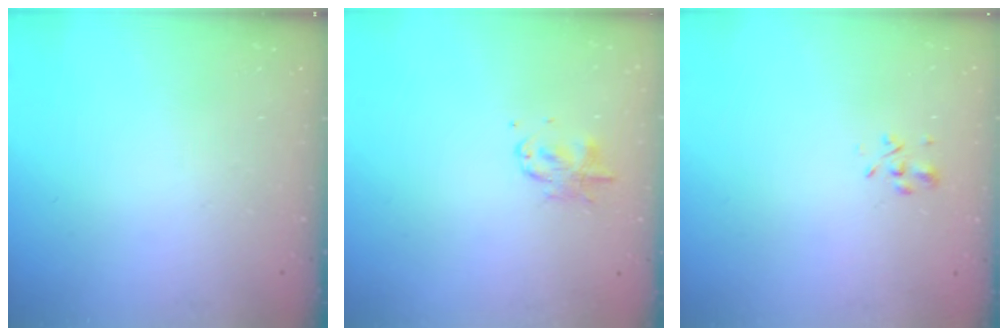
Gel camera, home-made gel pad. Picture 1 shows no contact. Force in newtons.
{"total": 2.4, "press": 2.4, "slide": 0.3}
{"total": 2.6, "press": 2.4, "slide": 1.0}